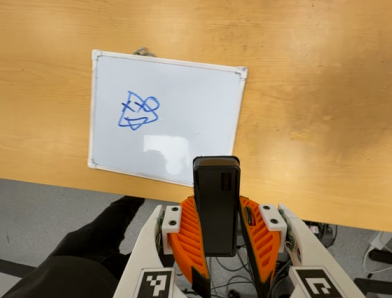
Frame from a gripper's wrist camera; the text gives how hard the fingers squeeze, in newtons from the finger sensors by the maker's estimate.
{"total": 6.7, "left": 5.1, "right": 8.4}